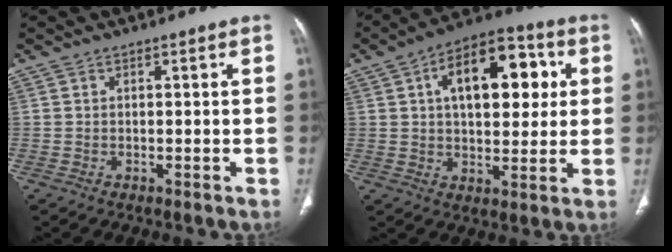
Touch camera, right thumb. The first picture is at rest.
{"total": 17.3, "force": [4.4, 9.5, 13.8], "torque": [-0.166, 0.015, 0.062]}